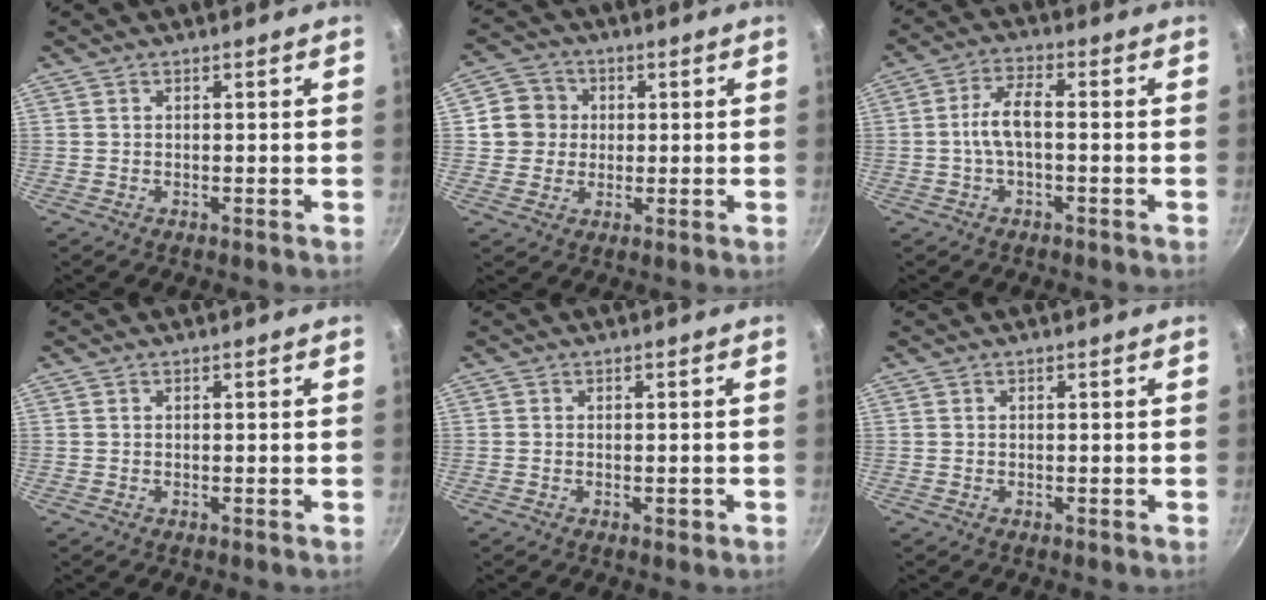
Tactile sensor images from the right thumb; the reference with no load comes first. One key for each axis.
{"total": 7.0, "fx": 1.0, "fy": 6.6, "fz": 1.9, "tx": 0.005, "ty": 0.009, "tz": 0.007}
{"total": 5.9, "fx": -0.9, "fy": 2.4, "fz": 5.3, "tx": -0.112, "ty": 0.027, "tz": -0.023}
{"total": 0.0}
{"total": 1.2, "fx": -0.5, "fy": 0.6, "fz": 0.9, "tx": -0.013, "ty": 0.002, "tz": -0.007}
{"total": 0.0}